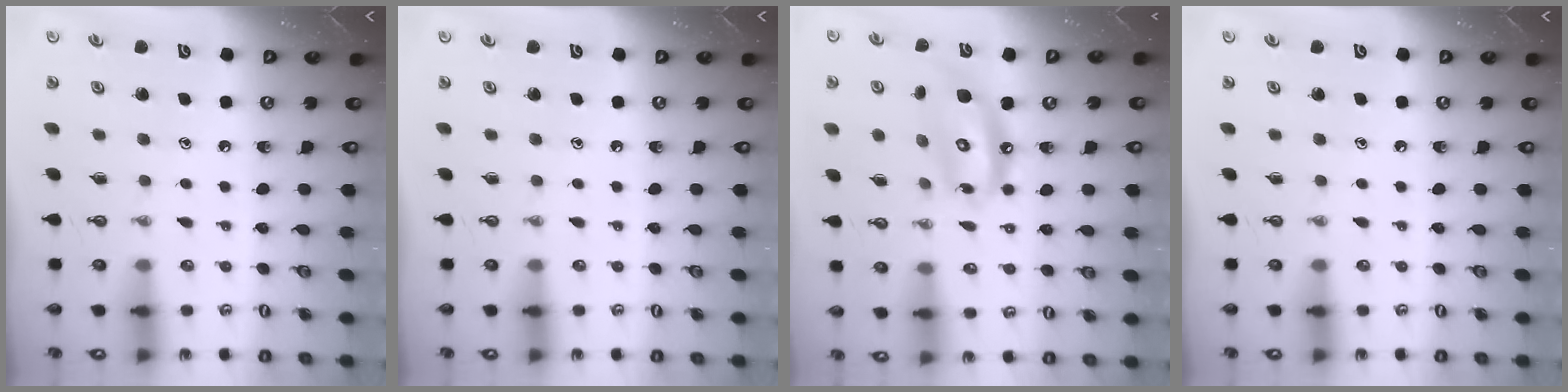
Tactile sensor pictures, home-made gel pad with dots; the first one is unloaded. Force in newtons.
{"total": 0.0}
{"total": 13.9, "press": 13.8, "slide": 2.0}
{"total": 0.0}